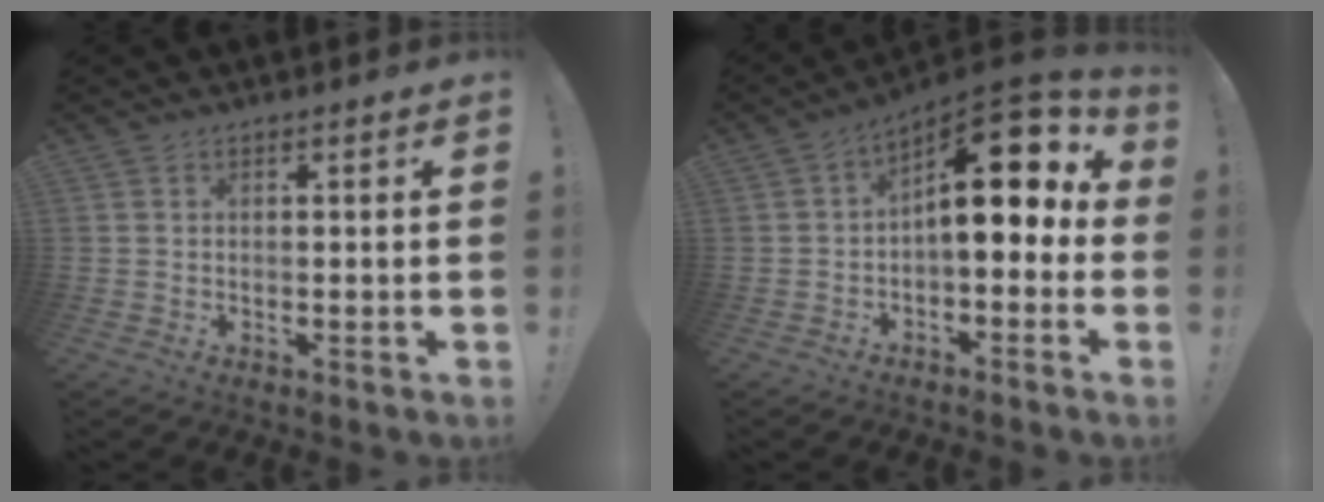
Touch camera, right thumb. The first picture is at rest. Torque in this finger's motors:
{"motor_torque": [2.03, 2.98, 1.89, -0.66, 0.07]}